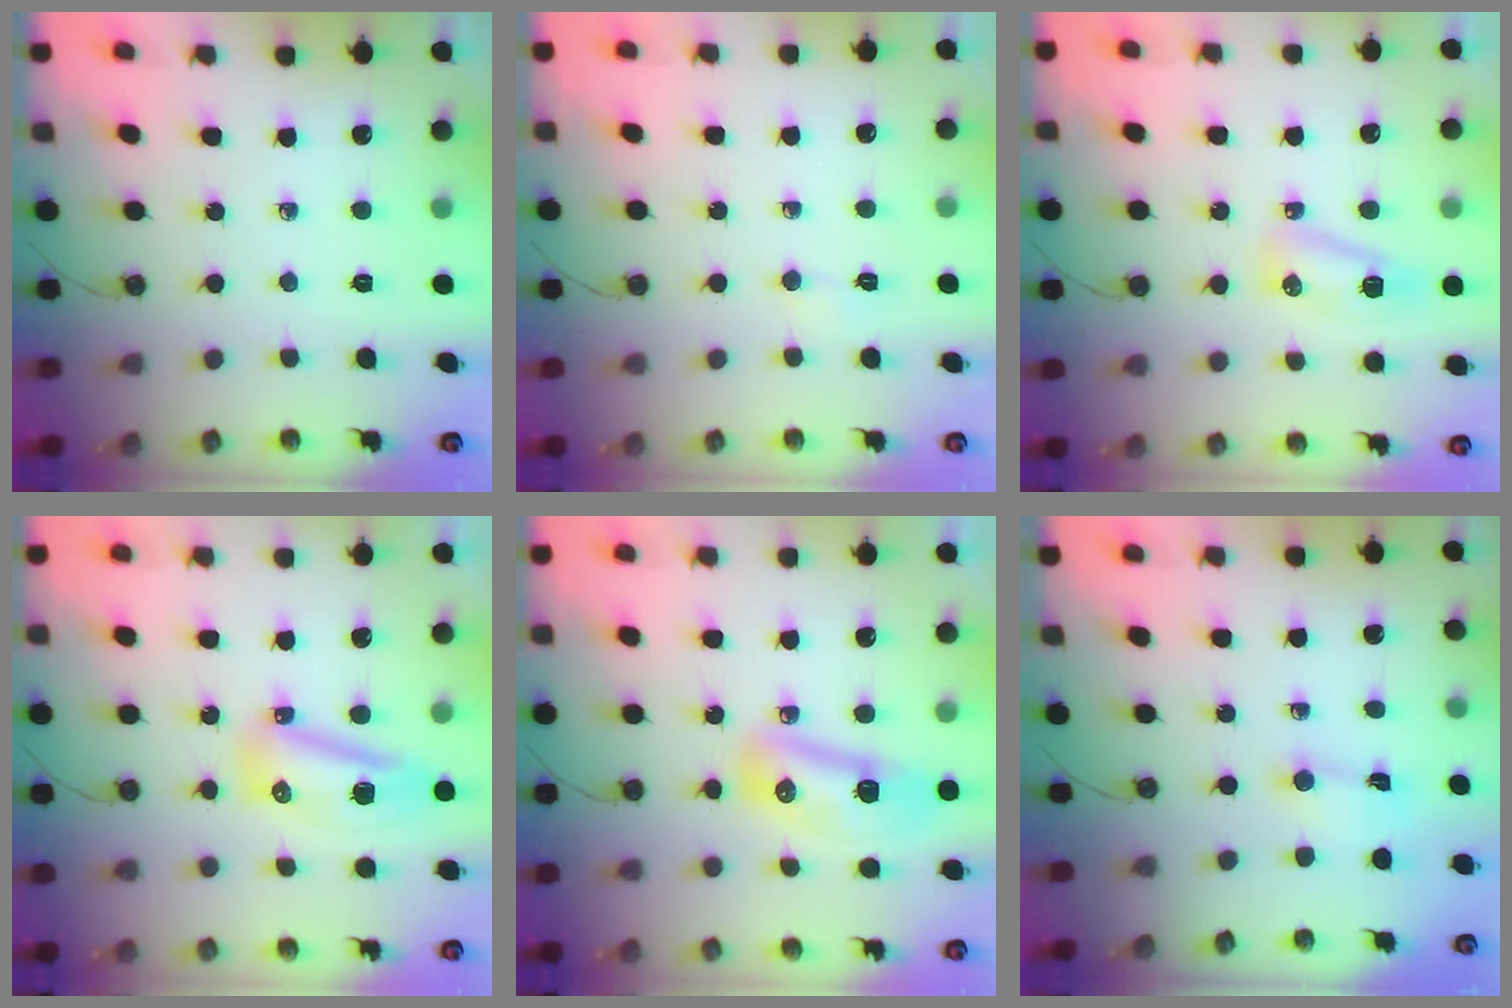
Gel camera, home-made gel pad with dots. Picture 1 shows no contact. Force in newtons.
{"total": 2.6, "press": 2.5, "slide": 0.5}
{"total": 6.4, "press": 6.4, "slide": 0.6}
{"total": 9.2, "press": 9.0, "slide": 1.8}
{"total": 12.4, "press": 11.5, "slide": 4.7}
{"total": 0.8, "press": 0.7, "slide": 0.5}